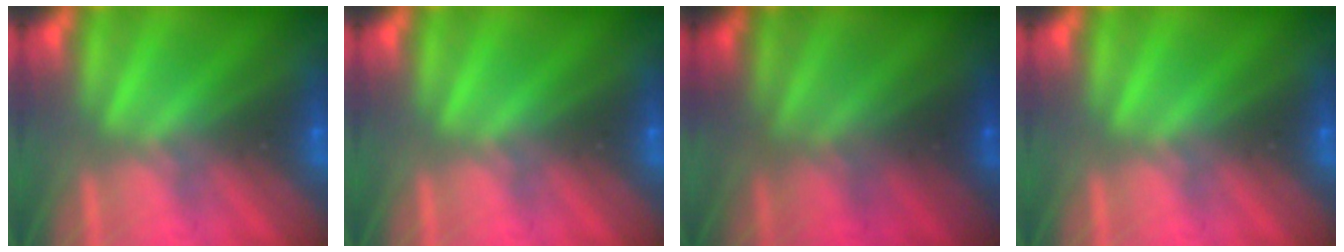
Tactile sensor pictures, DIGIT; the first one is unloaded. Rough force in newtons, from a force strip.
{"total": 0.0}
{"total": 1.8}
{"total": 0.0}